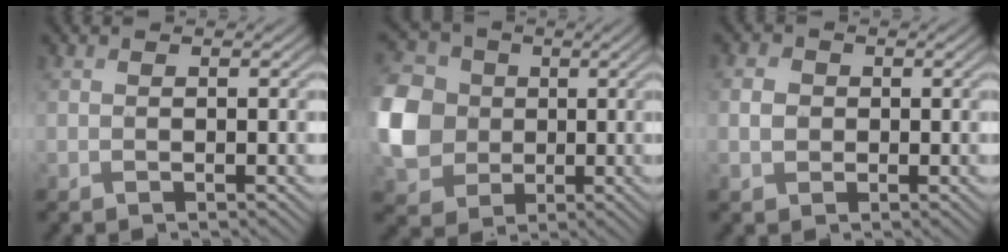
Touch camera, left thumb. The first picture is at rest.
{"total": 10.1, "force": [-0.6, 8.7, 5.1], "torque": [-0.156, 0.001, -0.029]}
{"total": 2.5, "force": [-0.4, 2.2, 1.1], "torque": [-0.026, 0.002, -0.017]}